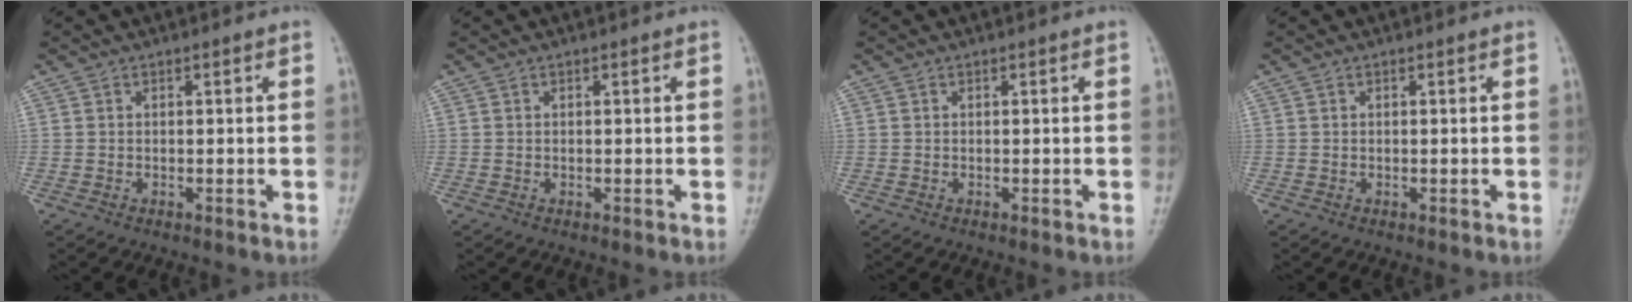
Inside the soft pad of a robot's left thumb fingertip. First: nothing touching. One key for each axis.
{"total": 0.0}
{"total": 0.0}
{"total": 0.0}